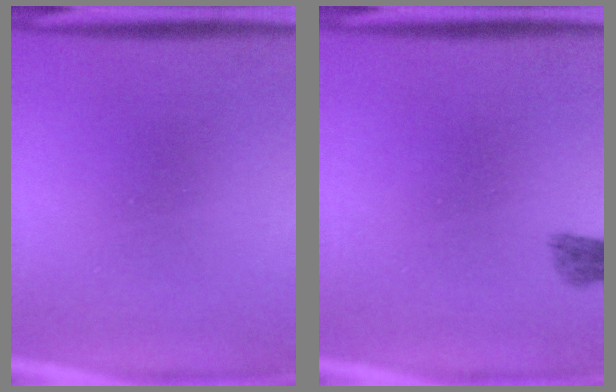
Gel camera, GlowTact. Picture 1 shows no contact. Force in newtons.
{"total": 1.6}